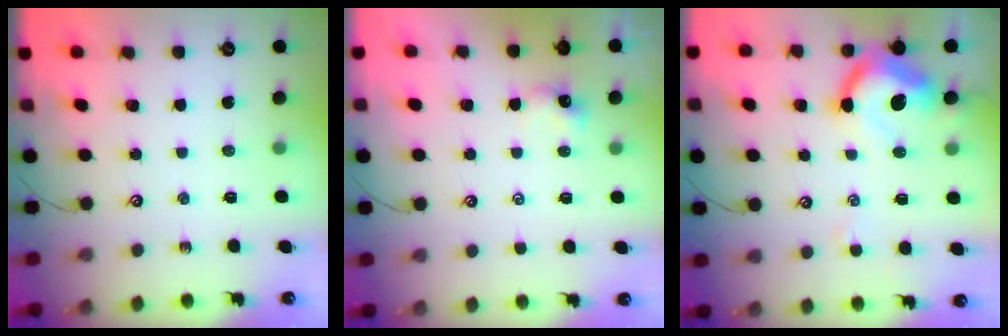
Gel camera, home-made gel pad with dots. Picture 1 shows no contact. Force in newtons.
{"total": 2.9, "press": 2.9, "slide": 0.1}
{"total": 8.6, "press": 8.5, "slide": 1.5}